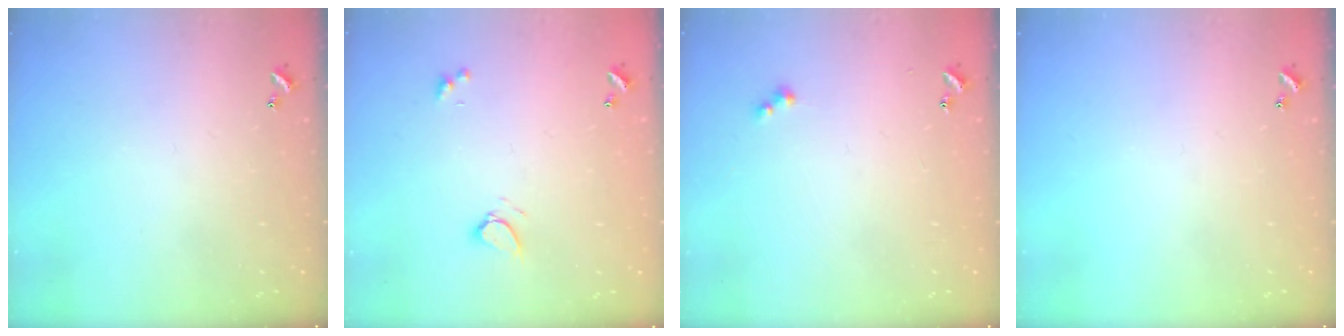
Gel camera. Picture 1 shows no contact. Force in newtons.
{"total": 2.6, "press": 2.6, "slide": 0.4}
{"total": 1.9, "press": 1.8, "slide": 0.4}
{"total": 0.0}